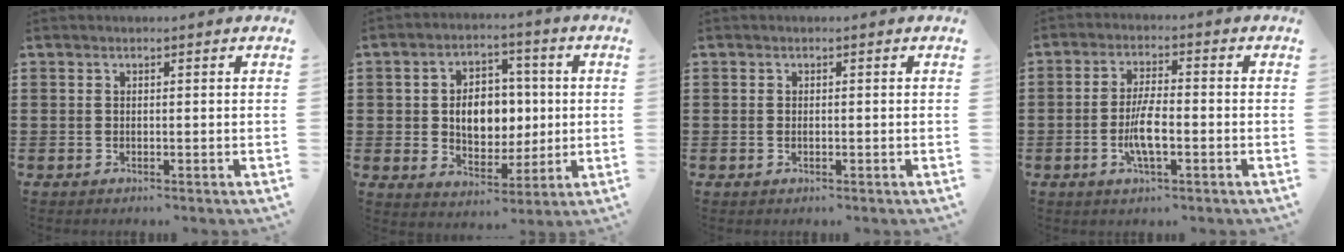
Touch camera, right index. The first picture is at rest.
{"total": 7.9, "force": [0.5, 6.0, 5.1], "torque": [-0.091, 0.011, 0.003]}
{"total": 0.6, "force": [-0.1, 0.2, 0.5], "torque": [-0.012, -0.003, -0.001]}
{"total": 5.7, "force": [-1.6, 1.5, 5.2], "torque": [-0.116, -0.005, -0.036]}